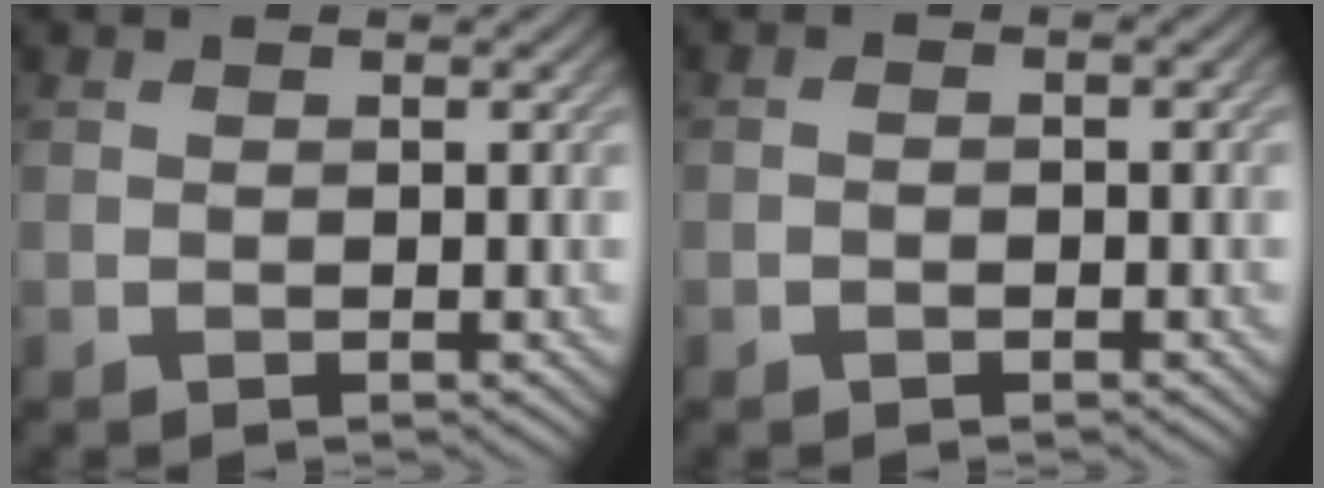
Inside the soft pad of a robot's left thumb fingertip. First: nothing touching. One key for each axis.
{"total": 1.1, "fx": -0.6, "fy": 0.7, "fz": 0.7, "tx": -0.010, "ty": 0.002, "tz": -0.010}